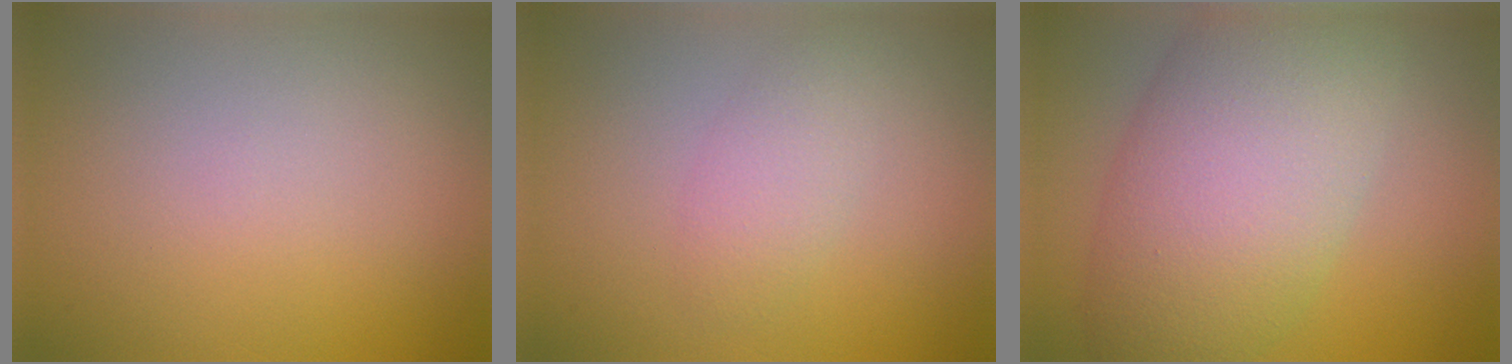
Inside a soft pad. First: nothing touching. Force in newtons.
{"total": 2.1, "press": 2.1, "slide": 0.1}
{"total": 10.5, "press": 10.5, "slide": 0.5}